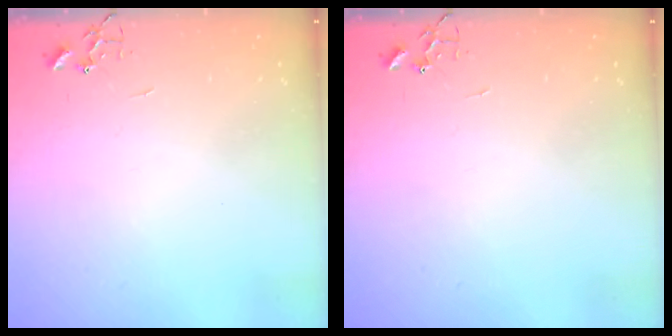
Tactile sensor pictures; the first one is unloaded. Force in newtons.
{"total": 0.0}